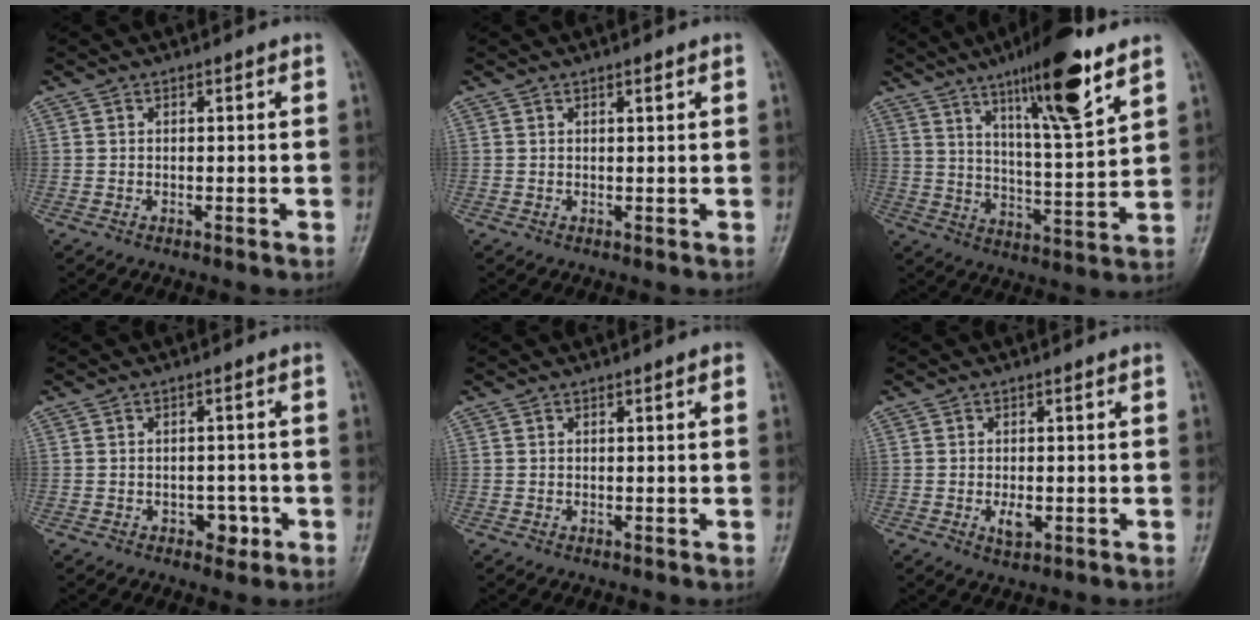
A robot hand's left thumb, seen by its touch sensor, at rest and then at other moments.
{"total": 0.8, "force": [0.6, 0.0, 0.6], "torque": [-0.009, -0.002, 0.010]}
{"total": 16.6, "force": [9.9, 2.6, 13.0], "torque": [-0.200, -0.053, 0.166]}
{"total": 3.4, "force": [-1.4, 2.4, 2.1], "torque": [-0.006, 0.008, -0.016]}
{"total": 1.0, "force": [0.4, 0.1, 0.9], "torque": [-0.016, 0.001, 0.004]}
{"total": 2.9, "force": [-0.6, 1.5, 2.5], "torque": [-0.040, -0.004, -0.007]}